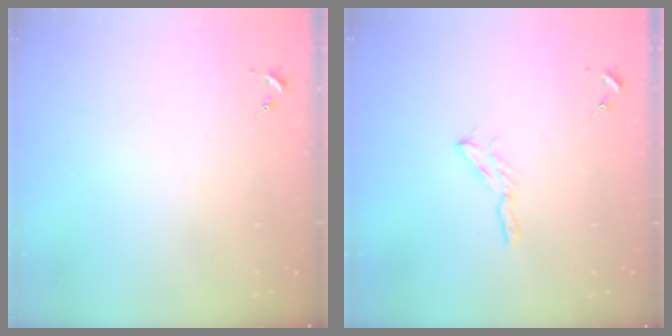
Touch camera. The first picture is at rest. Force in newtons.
{"total": 5.0, "press": 5.0, "slide": 0.5}